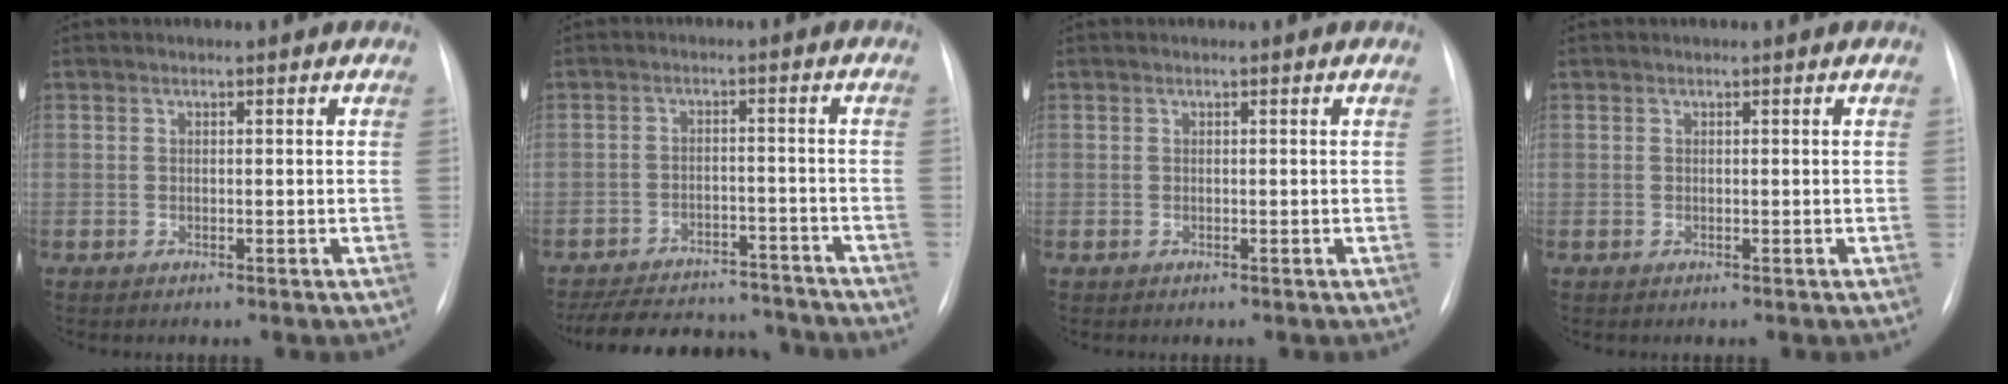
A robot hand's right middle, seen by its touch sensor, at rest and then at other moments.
{"total": 17.8, "force": [-16.1, 5.2, 5.5], "torque": [-0.125, 0.000, -0.222]}
{"total": 0.0}
{"total": 0.0}